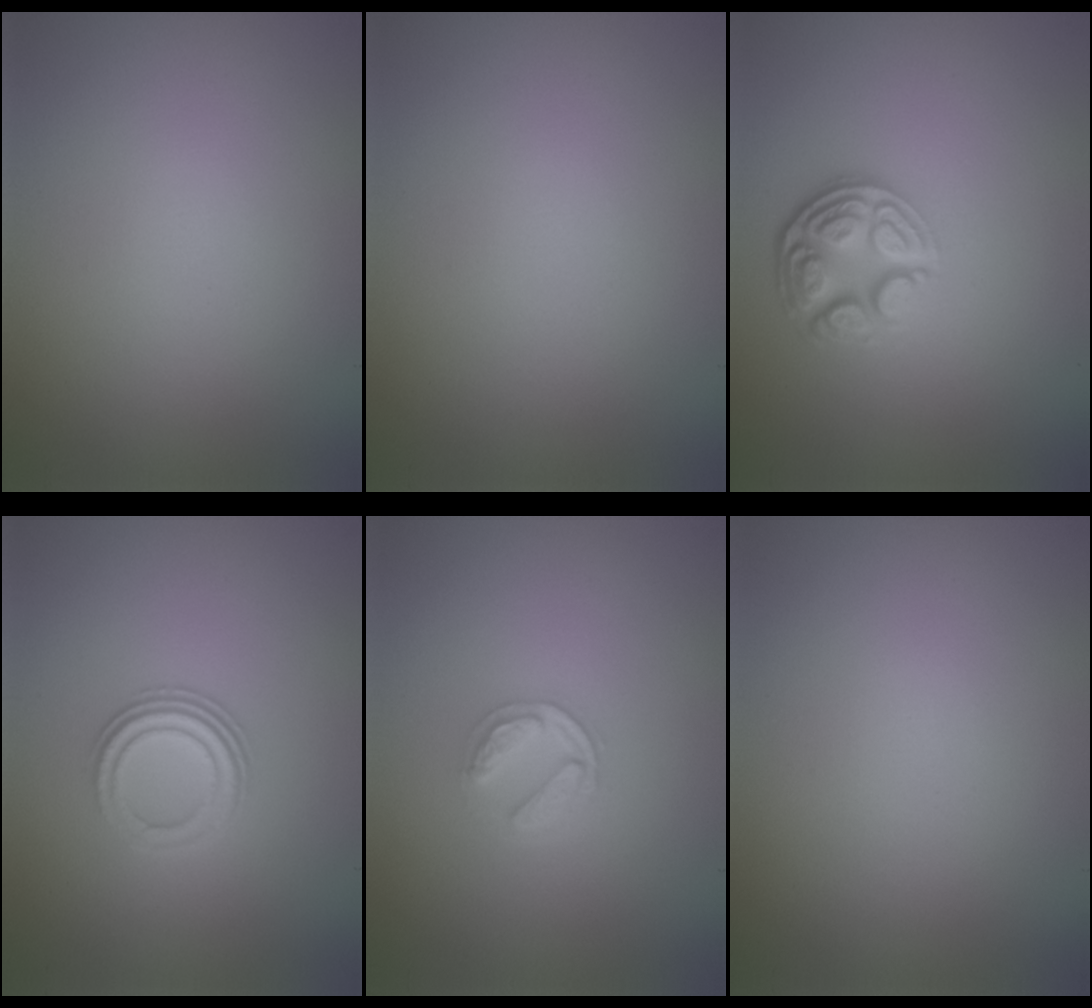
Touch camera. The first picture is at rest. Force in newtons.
{"total": 0.0}
{"total": 4.5, "press": 3.4, "slide": 3.0}
{"total": 3.0, "press": 2.1, "slide": 2.1}
{"total": 2.4, "press": 2.4, "slide": 0.4}
{"total": 0.0}